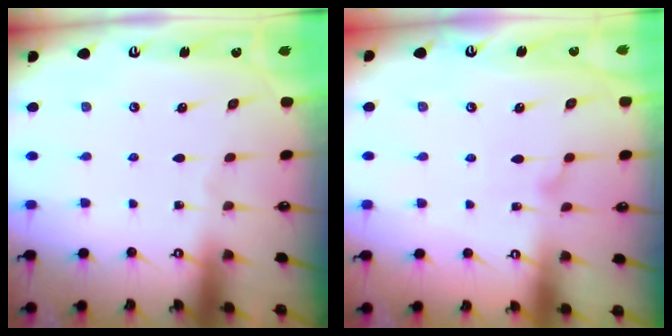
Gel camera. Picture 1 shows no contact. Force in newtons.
{"total": 3.1, "press": 3.1, "slide": 0.4}